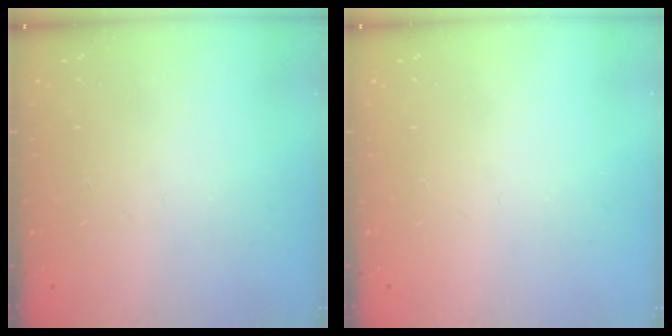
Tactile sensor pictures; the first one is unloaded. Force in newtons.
{"total": 0.0}